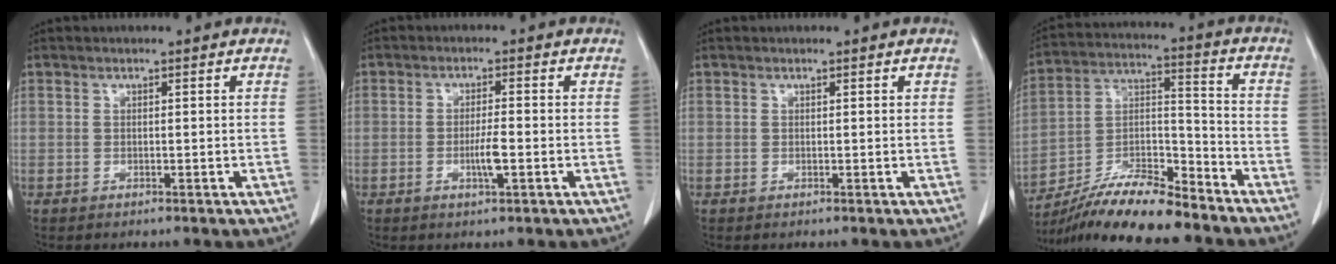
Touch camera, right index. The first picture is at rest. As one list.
[{"total": 3.4, "force": [-1.0, 0.3, 3.2], "torque": [-0.061, -0.003, -0.018]}, {"total": 0.0}, {"total": 14.4, "force": [-12.8, 1.9, 6.3], "torque": [-0.111, 0.014, -0.230]}]